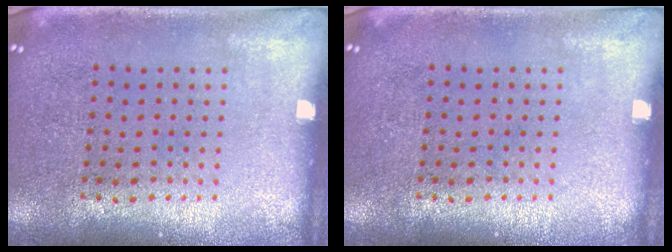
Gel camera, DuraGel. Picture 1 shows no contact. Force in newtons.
{"total": 0.0}